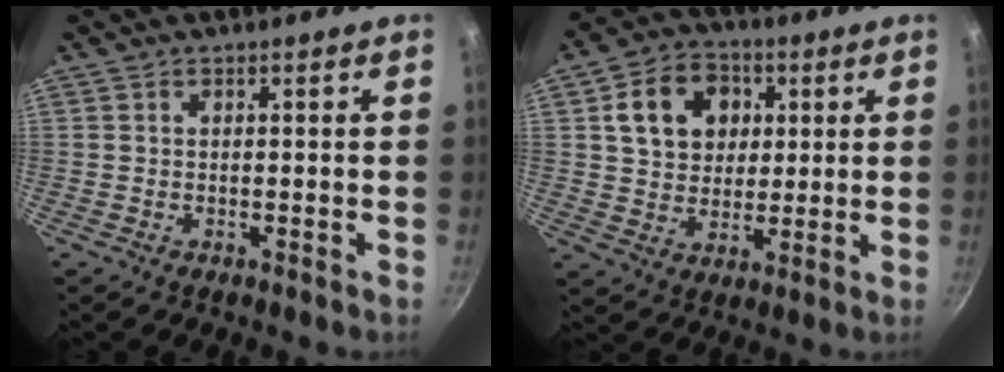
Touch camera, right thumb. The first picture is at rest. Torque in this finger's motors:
{"motor_torque": [-0.77, 1.10, 0.35, 0.10, 0.06]}